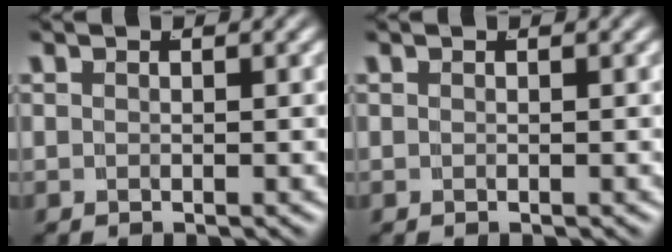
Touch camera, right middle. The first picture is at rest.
{"total": 0.0}